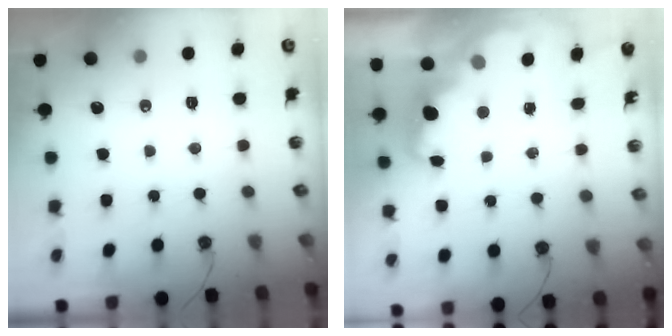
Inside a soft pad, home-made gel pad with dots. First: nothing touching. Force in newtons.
{"total": 2.6, "press": 2.5, "slide": 0.6}